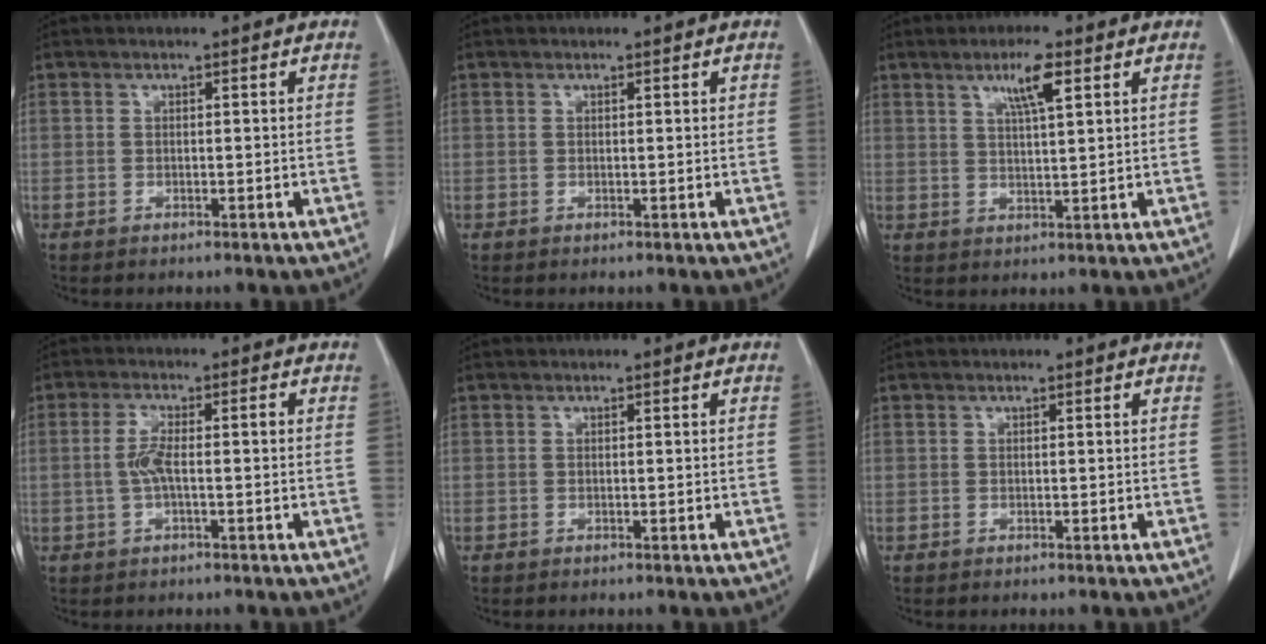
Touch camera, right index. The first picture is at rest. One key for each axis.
{"total": 0.0}
{"total": 5.0, "fx": 2.6, "fy": 0.0, "fz": 4.3, "tx": -0.076, "ty": -0.001, "tz": 0.045}
{"total": 4.4, "fx": -0.3, "fy": 1.0, "fz": 4.3, "tx": -0.096, "ty": 0.015, "tz": -0.006}
{"total": 0.0}
{"total": 0.0}